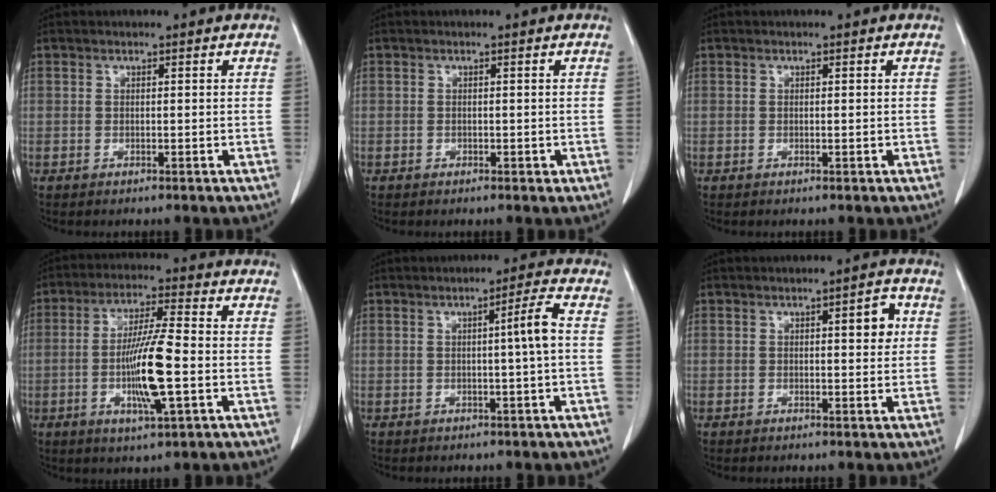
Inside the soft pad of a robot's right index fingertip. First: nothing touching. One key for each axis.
{"total": 0.8, "fx": -0.3, "fy": 0.6, "fz": 0.5, "tx": -0.006, "ty": 0.000, "tz": -0.003}
{"total": 0.6, "fx": -0.1, "fy": 0.1, "fz": 0.6, "tx": -0.011, "ty": 0.000, "tz": 0.003}
{"total": 11.2, "fx": -2.2, "fy": 0.7, "fz": 11.0, "tx": -0.207, "ty": -0.010, "tz": -0.044}
{"total": 3.7, "fx": 0.0, "fy": -0.8, "fz": 3.7, "tx": -0.055, "ty": 0.003, "tz": 0.000}
{"total": 3.6, "fx": 0.9, "fy": 1.0, "fz": 3.3, "tx": -0.042, "ty": 0.003, "tz": 0.010}